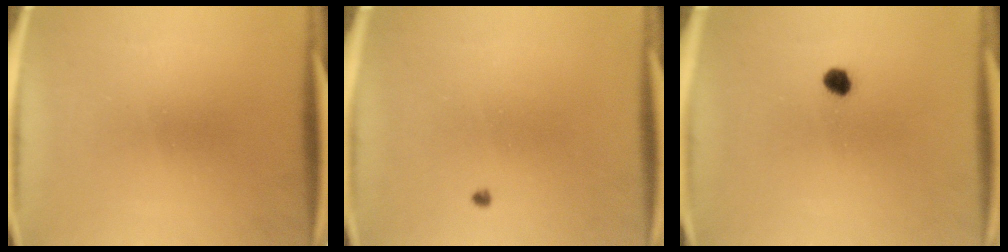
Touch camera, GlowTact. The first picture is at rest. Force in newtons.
{"total": 0.7}
{"total": 2.2}